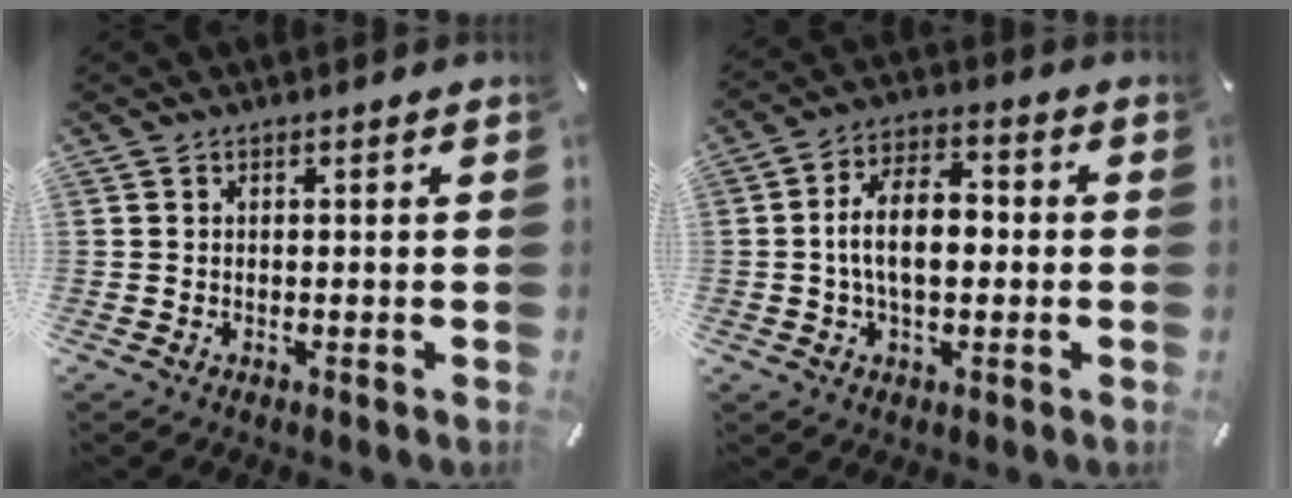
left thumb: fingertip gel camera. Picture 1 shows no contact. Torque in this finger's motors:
{"motor_torque": [1.91, 2.08, 1.30, 0.38, 0.20]}